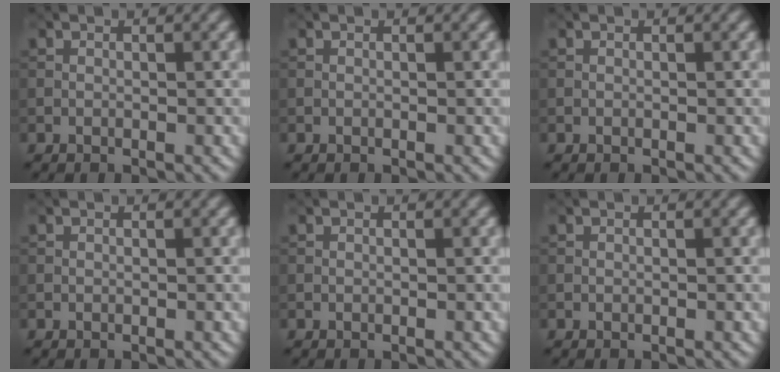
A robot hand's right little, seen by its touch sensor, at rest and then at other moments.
{"total": 0.0}
{"total": 0.0}
{"total": 0.0}
{"total": 0.0}
{"total": 0.0}